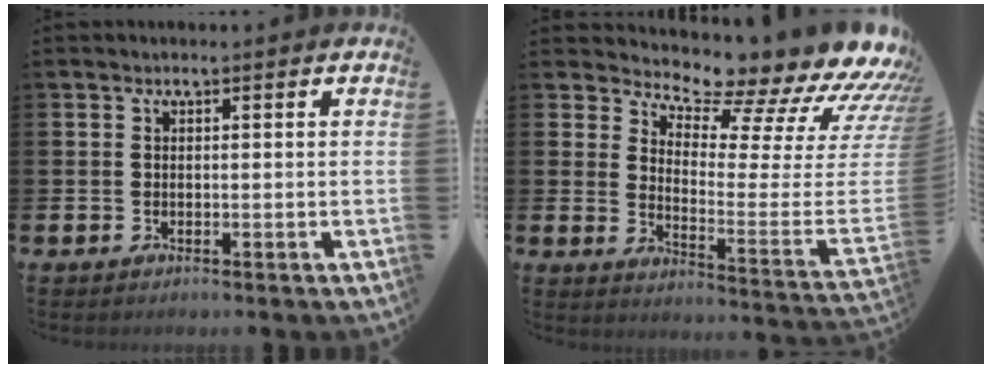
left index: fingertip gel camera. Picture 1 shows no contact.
{"total": 9.3, "force": [8.5, 1.9, 3.2], "torque": [-0.059, -0.105, 0.133]}